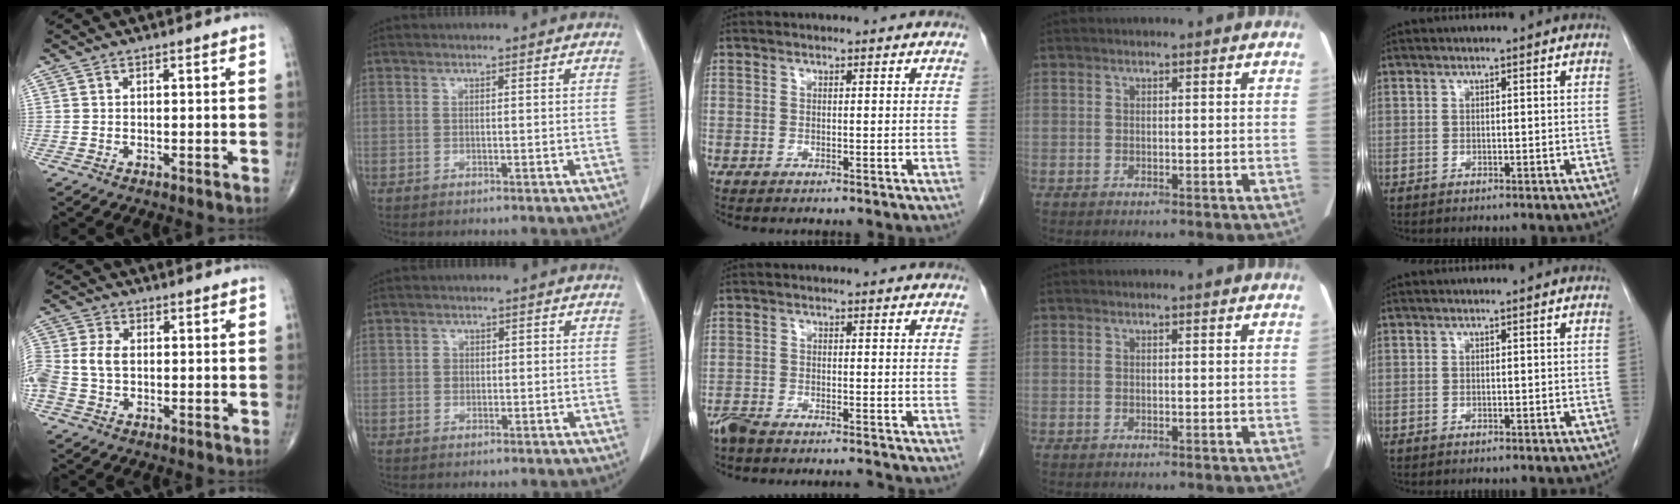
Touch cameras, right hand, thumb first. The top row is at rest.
{"thumb": {"total": 8.2, "force": [-0.3, 5.7, 5.9], "torque": [-0.150, 0.016, -0.008]}, "index": {"total": 1.5, "force": [0.1, 1.4, 0.5], "torque": [-0.006, 0.005, 0.004]}, "middle": {"total": 5.2, "force": [-4.9, -0.1, 1.5], "torque": [-0.026, -0.010, -0.084]}}